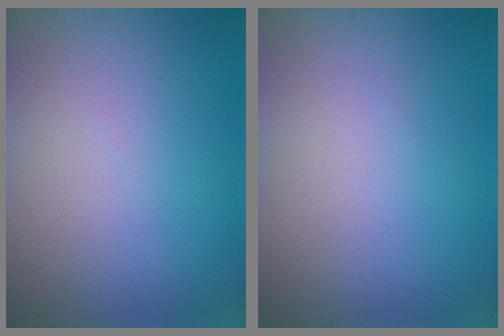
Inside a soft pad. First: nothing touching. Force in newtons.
{"total": 0.0}